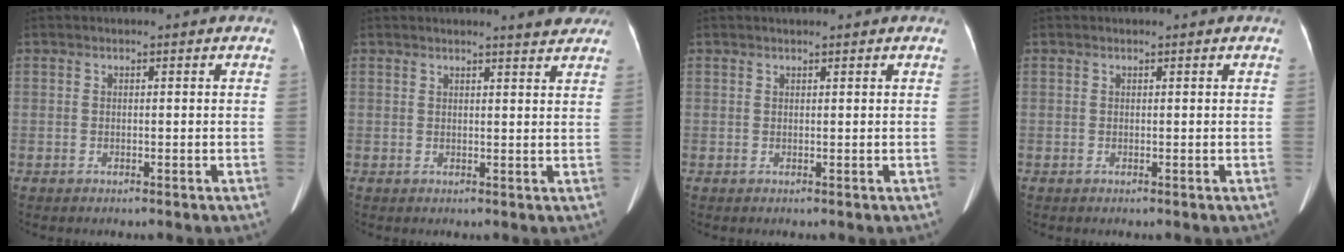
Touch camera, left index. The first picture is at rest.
{"total": 4.4, "force": [4.1, 0.3, 1.6], "torque": [-0.021, -0.003, 0.037]}
{"total": 1.2, "force": [1.0, 0.2, 0.6], "torque": [-0.011, 0.013, 0.017]}
{"total": 0.0}